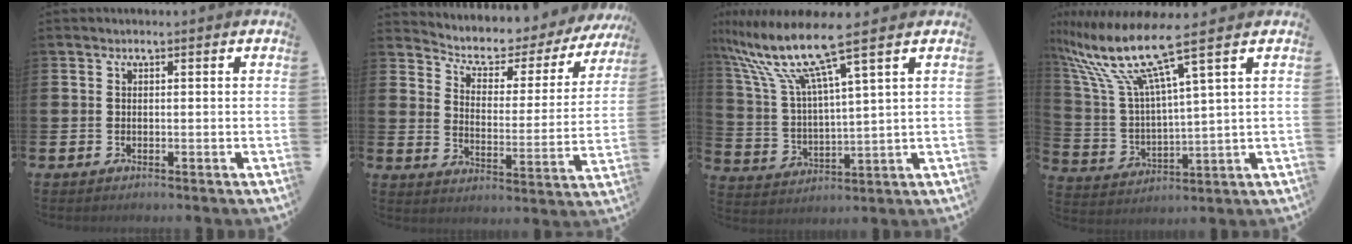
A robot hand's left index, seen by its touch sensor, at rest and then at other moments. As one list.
[{"total": 4.8, "force": [4.1, 2.1, 1.2], "torque": [-0.053, -0.036, 0.062]}, {"total": 11.1, "force": [8.2, 0.8, 7.3], "torque": [-0.175, -0.040, 0.135]}, {"total": 11.1, "force": [7.9, 1.0, 7.8], "torque": [-0.190, -0.046, 0.126]}]